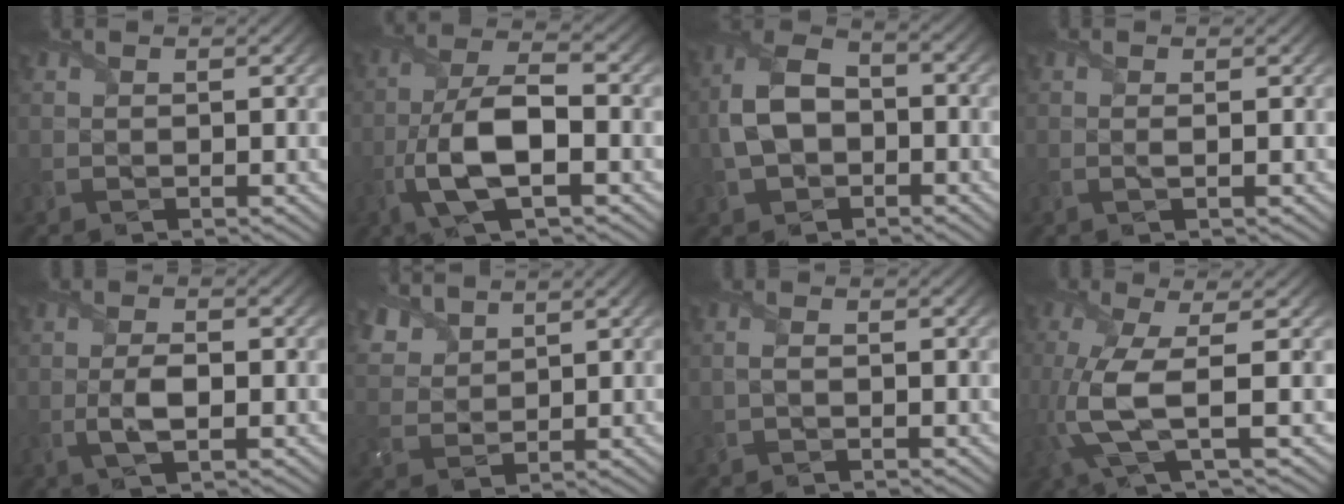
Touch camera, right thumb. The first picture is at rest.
{"total": 9.5, "force": [-2.8, 3.6, 8.3], "torque": [-0.175, 0.004, -0.062]}
{"total": 8.3, "force": [-1.6, 5.5, 6.0], "torque": [-0.138, 0.005, -0.038]}
{"total": 0.7, "force": [0.1, -0.1, 0.7], "torque": [-0.015, 0.003, -0.003]}
{"total": 3.4, "force": [-0.8, 1.3, 3.0], "torque": [-0.069, -0.003, -0.020]}
{"total": 5.1, "force": [3.9, 2.5, 1.9], "torque": [-0.061, 0.005, 0.086]}
{"total": 1.0, "force": [-0.3, 0.3, 0.9], "torque": [-0.023, 0.001, -0.008]}
{"total": 7.3, "force": [-0.5, 2.0, 7.0], "torque": [-0.163, -0.001, -0.017]}